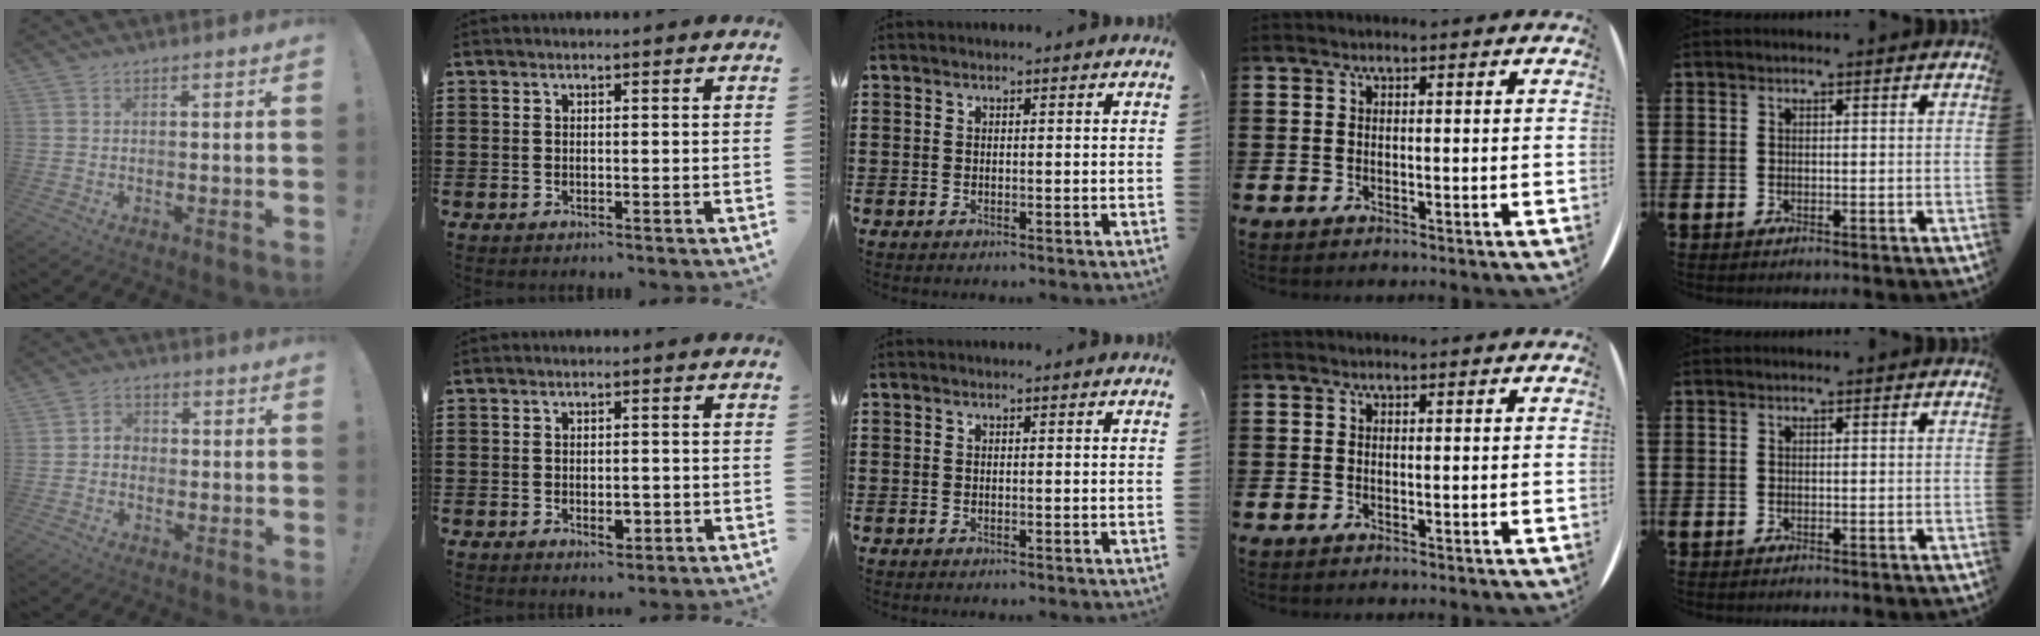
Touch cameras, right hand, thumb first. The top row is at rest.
{"thumb": {"total": 3.3, "force": [-1.1, 2.7, 1.5], "torque": [-0.024, 0.007, -0.021]}, "index": {"total": 2.8, "force": [-0.8, 1.5, 2.2], "torque": [-0.032, -0.001, -0.015]}}